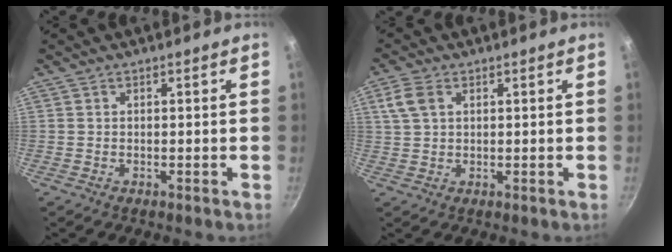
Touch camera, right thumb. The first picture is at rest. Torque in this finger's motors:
{"motor_torque": [-0.19, -0.12, 0.24, -0.17, 0.06]}